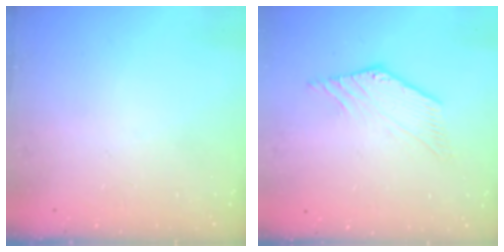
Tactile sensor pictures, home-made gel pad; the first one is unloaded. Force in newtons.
{"total": 3.5, "press": 3.5, "slide": 0.4}